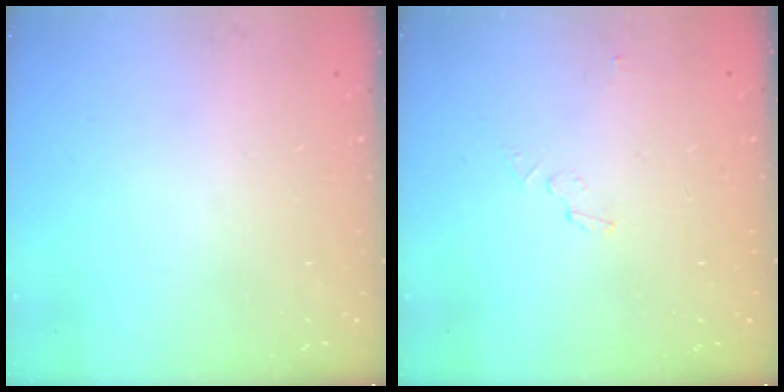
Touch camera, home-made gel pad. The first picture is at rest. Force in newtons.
{"total": 2.9, "press": 2.9, "slide": 0.2}